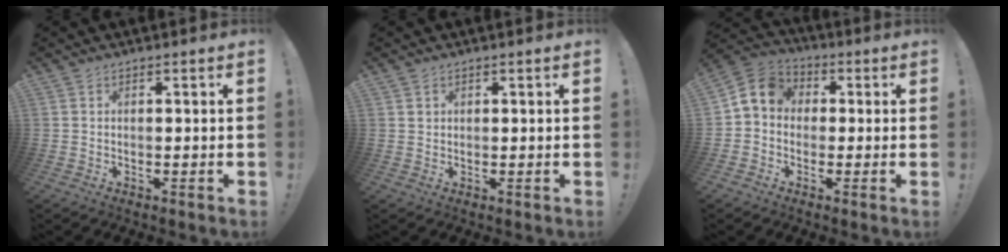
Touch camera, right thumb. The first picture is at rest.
{"total": 1.0, "force": [0.6, 0.8, 0.2], "torque": [-0.003, 0.001, 0.011]}
{"total": 8.0, "force": [0.5, 6.8, 4.2], "torque": [-0.073, 0.016, 0.015]}